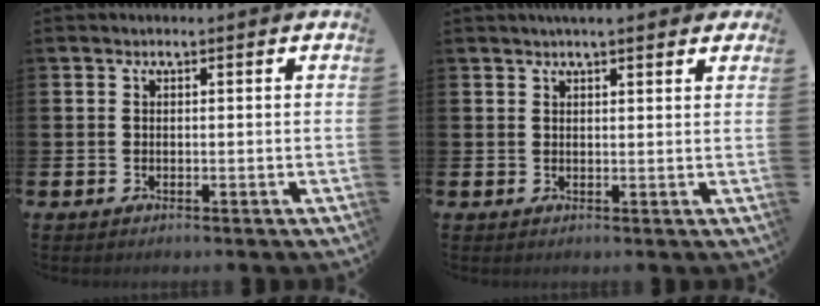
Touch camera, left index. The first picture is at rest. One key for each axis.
{"total": 2.7, "fx": 2.4, "fy": 0.4, "fz": 1.0, "tx": -0.013, "ty": -0.006, "tz": 0.042}